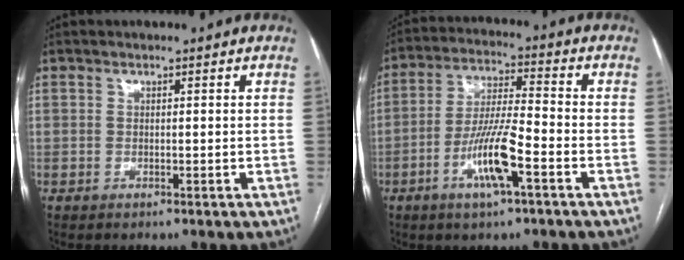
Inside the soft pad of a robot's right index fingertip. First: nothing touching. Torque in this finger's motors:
{"motor_torque": [1.78, -0.36, 0.83, 0.21]}